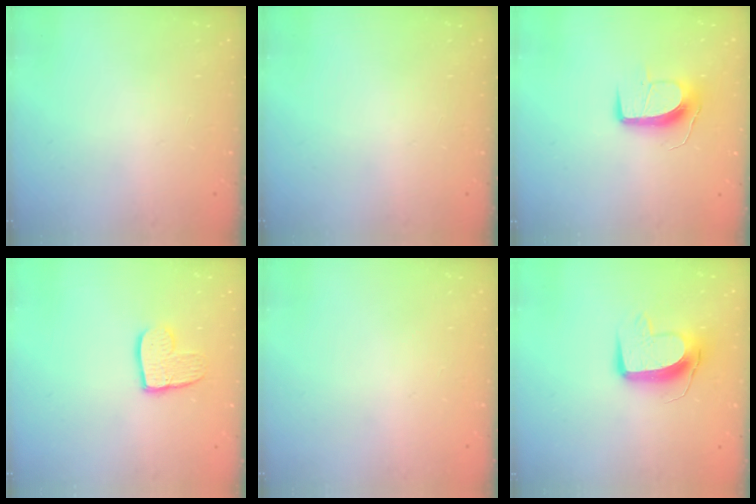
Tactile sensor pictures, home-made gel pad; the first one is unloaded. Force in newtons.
{"total": 0.0}
{"total": 10.7, "press": 10.7, "slide": 0.4}
{"total": 8.9, "press": 8.9, "slide": 0.4}
{"total": 0.7, "press": 0.6, "slide": 0.3}
{"total": 10.1, "press": 10.1, "slide": 0.4}